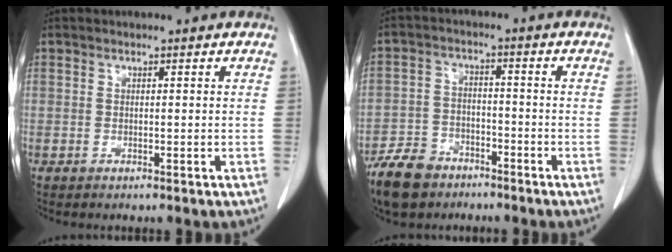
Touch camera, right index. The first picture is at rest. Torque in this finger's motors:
{"motor_torque": [0.01, -0.21, -0.30, -0.21]}